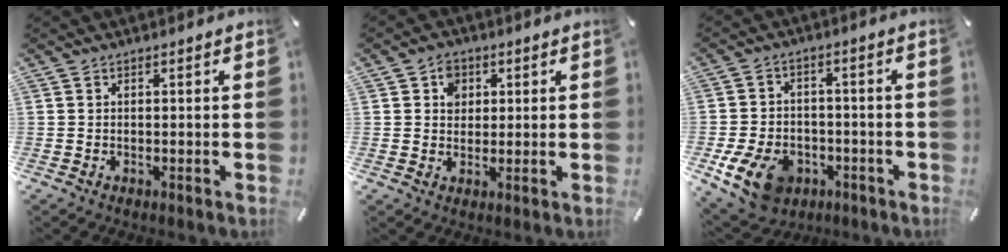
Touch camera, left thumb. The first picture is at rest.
{"total": 4.7, "force": [1.5, 4.2, 1.6], "torque": [-0.018, 0.001, 0.020]}
{"total": 11.6, "force": [-5.4, 8.2, 6.2], "torque": [-0.125, 0.032, -0.094]}